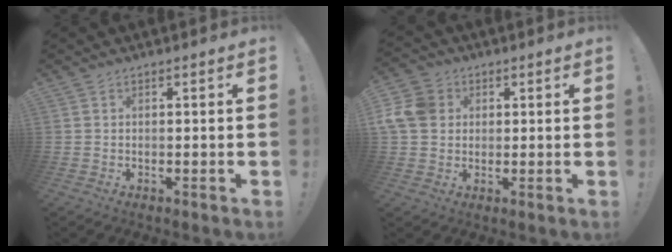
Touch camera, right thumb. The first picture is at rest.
{"total": 10.6, "force": [2.2, 8.6, 5.8], "torque": [-0.122, 0.004, 0.046]}